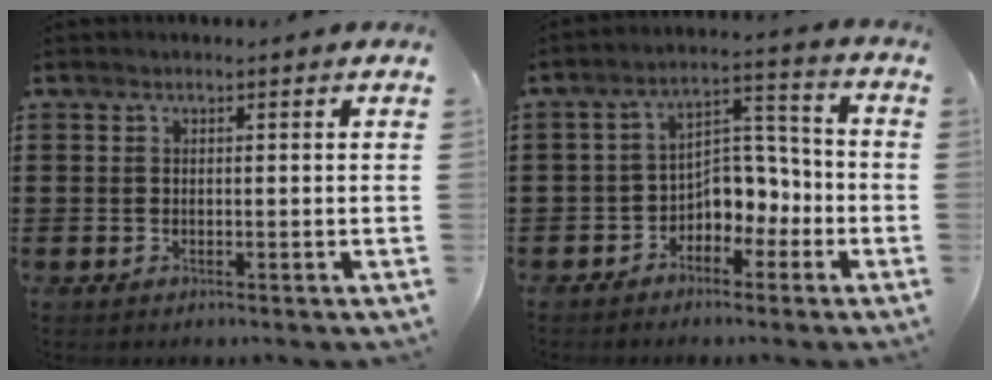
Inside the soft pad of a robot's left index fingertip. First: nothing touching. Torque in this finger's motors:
{"motor_torque": [0.24, 0.23, 0.17, 0.05]}